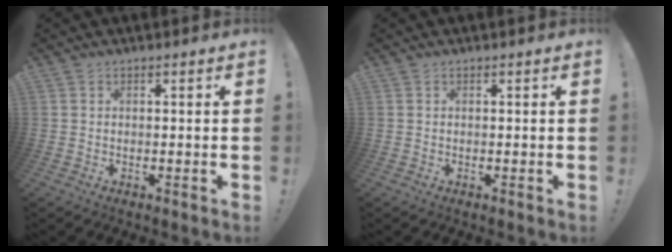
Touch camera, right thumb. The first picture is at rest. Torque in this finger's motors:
{"motor_torque": [0.00, 0.00, 0.00, 0.00, 0.00]}